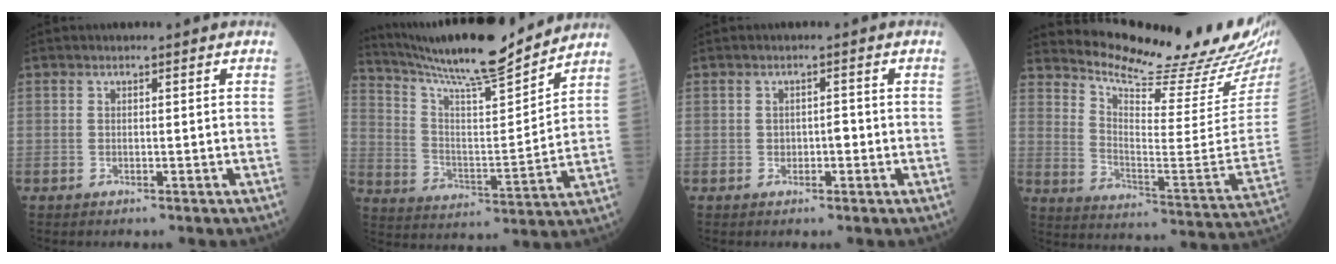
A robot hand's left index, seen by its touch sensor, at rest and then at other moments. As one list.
[{"total": 18.8, "force": [16.9, 0.7, 8.3], "torque": [-0.153, -0.001, 0.278]}, {"total": 1.5, "force": [-0.3, 0.9, 1.2], "torque": [-0.013, 0.005, -0.005]}, {"total": 22.4, "force": [21.0, 0.4, 7.7], "torque": [-0.134, -0.113, 0.280]}]